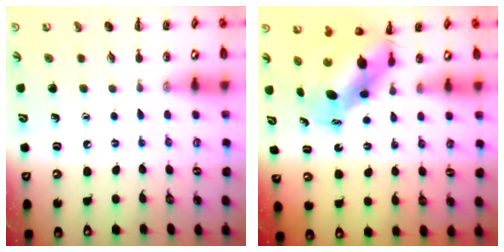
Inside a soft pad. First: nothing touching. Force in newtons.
{"total": 7.9, "press": 7.7, "slide": 1.7}